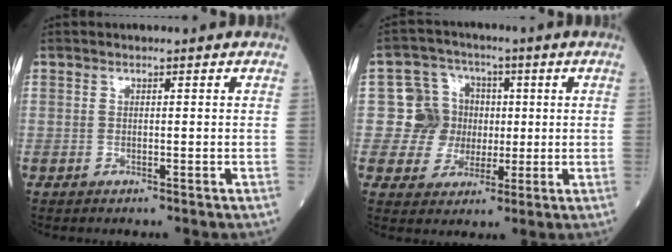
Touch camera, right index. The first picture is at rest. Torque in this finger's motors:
{"motor_torque": [0.28, 0.04, 0.03, 0.00]}